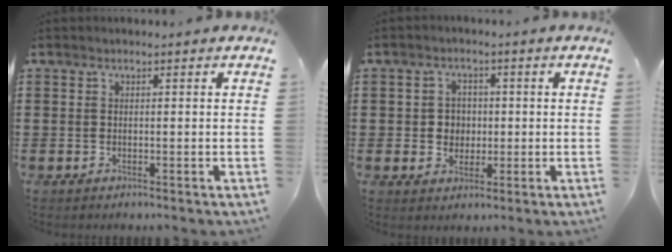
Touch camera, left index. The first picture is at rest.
{"total": 3.3, "force": [-0.1, 3.1, 1.1], "torque": [-0.027, 0.004, -0.009]}